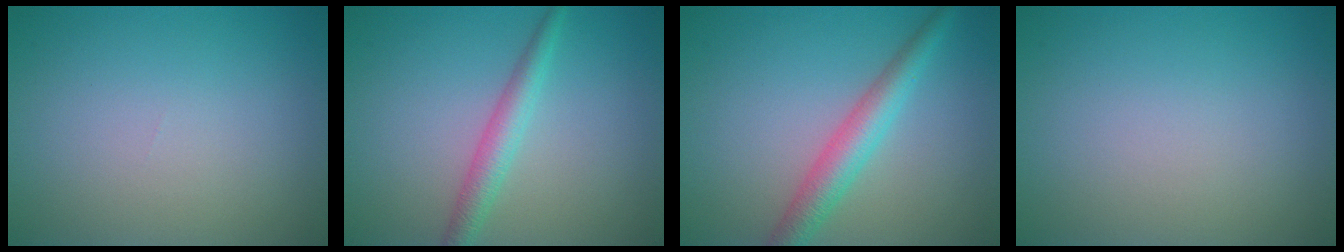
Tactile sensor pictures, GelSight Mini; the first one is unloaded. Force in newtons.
{"total": 2.5, "press": 2.5, "slide": 0.1}
{"total": 3.8, "press": 3.8, "slide": 0.1}
{"total": 0.0}